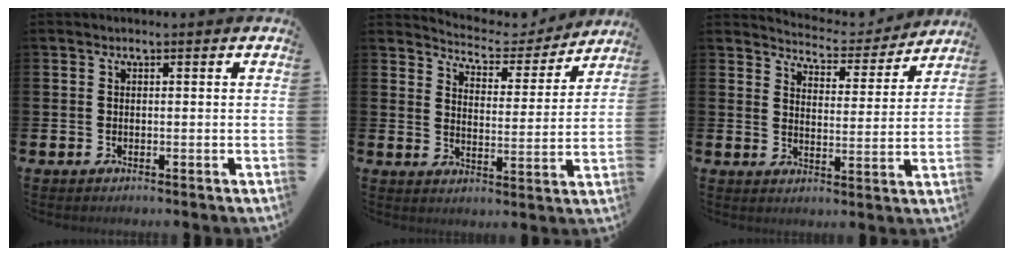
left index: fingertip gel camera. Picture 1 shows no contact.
{"total": 5.1, "force": [4.9, 1.3, 0.4], "torque": [-0.032, -0.042, 0.080]}
{"total": 5.0, "force": [4.9, 0.9, 0.2], "torque": [-0.016, -0.043, 0.081]}